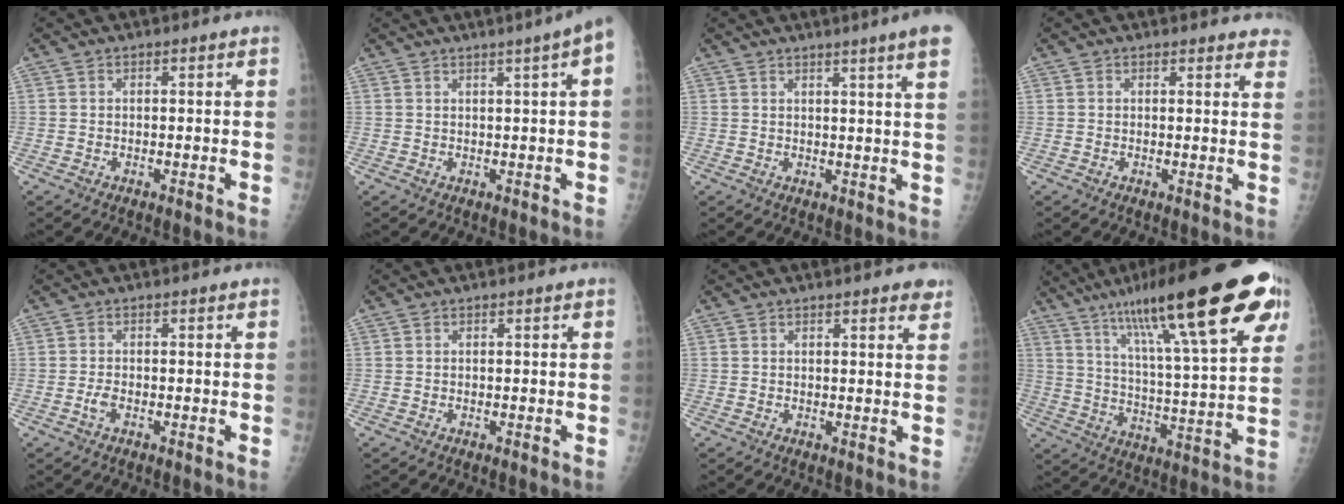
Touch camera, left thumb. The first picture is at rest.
{"total": 5.1, "force": [2.1, -0.3, 4.6], "torque": [-0.059, 0.010, 0.027]}
{"total": 8.2, "force": [5.4, -0.7, 6.2], "torque": [-0.074, -0.016, 0.051]}
{"total": 4.7, "force": [4.4, 1.4, 0.8], "torque": [0.021, -0.019, 0.025]}
{"total": 1.8, "force": [-0.8, 0.9, 1.4], "torque": [-0.029, 0.003, -0.017]}
{"total": 0.0}
{"total": 3.4, "force": [2.4, 1.0, 2.2], "torque": [-0.011, -0.005, 0.025]}
{"total": 29.0, "force": [15.9, 5.6, 23.7], "torque": [-0.355, -0.021, 0.246]}